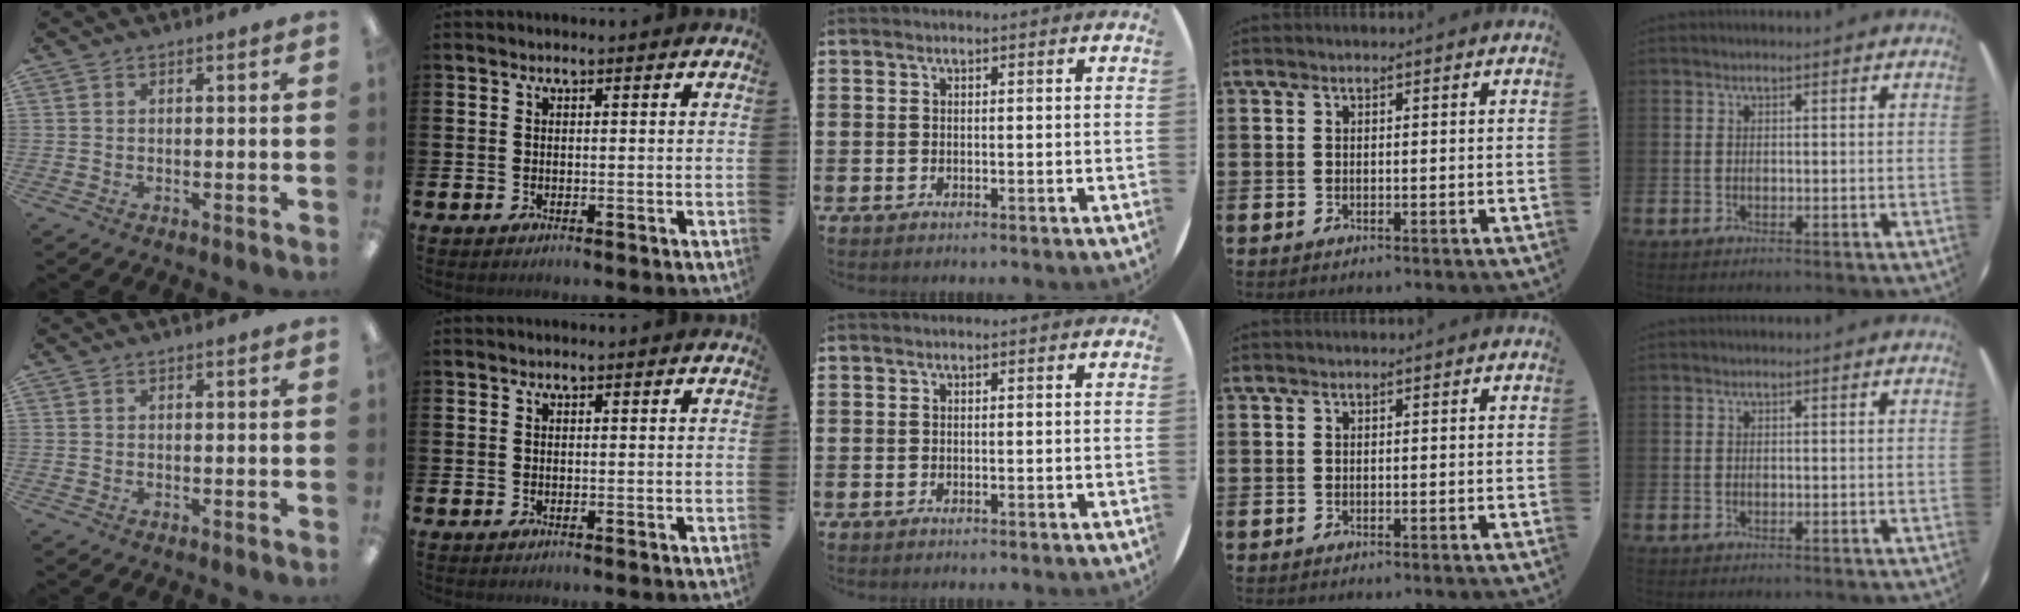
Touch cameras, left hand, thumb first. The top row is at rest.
{}